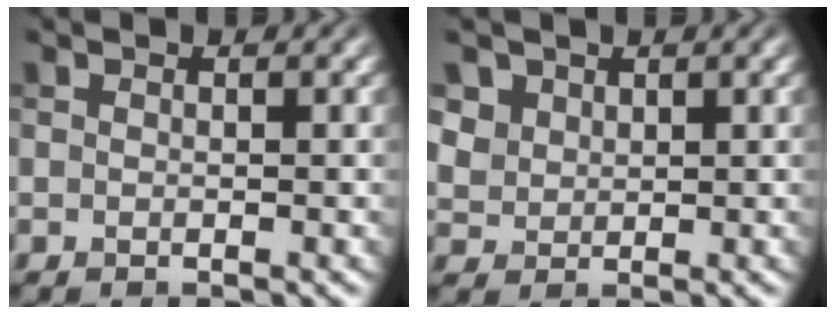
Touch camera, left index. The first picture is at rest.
{"total": 3.2, "force": [2.0, 2.3, 1.0], "torque": [-0.036, -0.002, 0.054]}